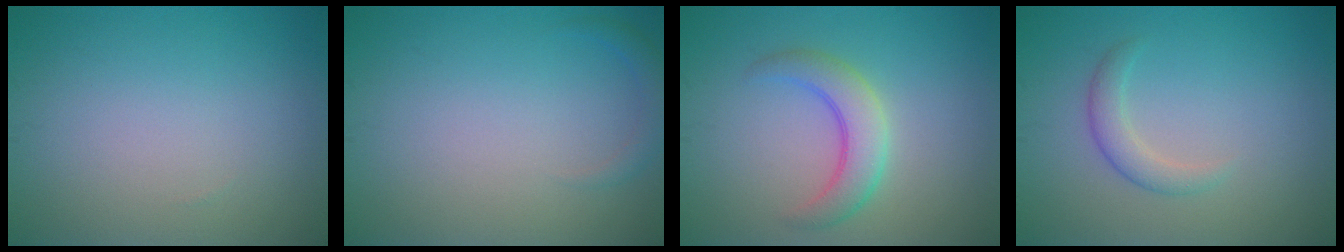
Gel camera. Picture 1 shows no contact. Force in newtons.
{"total": 1.2, "press": 1.2, "slide": 0.2}
{"total": 3.8, "press": 3.8, "slide": 0.1}
{"total": 2.0, "press": 2.0, "slide": 0.1}